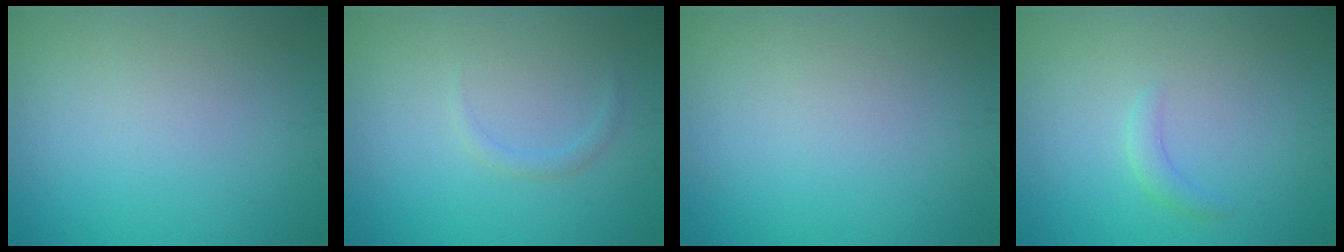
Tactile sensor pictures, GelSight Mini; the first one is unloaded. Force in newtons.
{"total": 0.9, "press": 0.9, "slide": 0.1}
{"total": 0.0}
{"total": 1.2, "press": 1.2, "slide": 0.1}